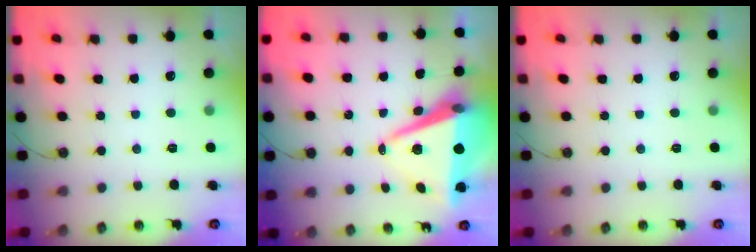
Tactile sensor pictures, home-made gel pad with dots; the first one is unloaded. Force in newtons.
{"total": 11.6, "press": 10.9, "slide": 4.0}
{"total": 0.0}